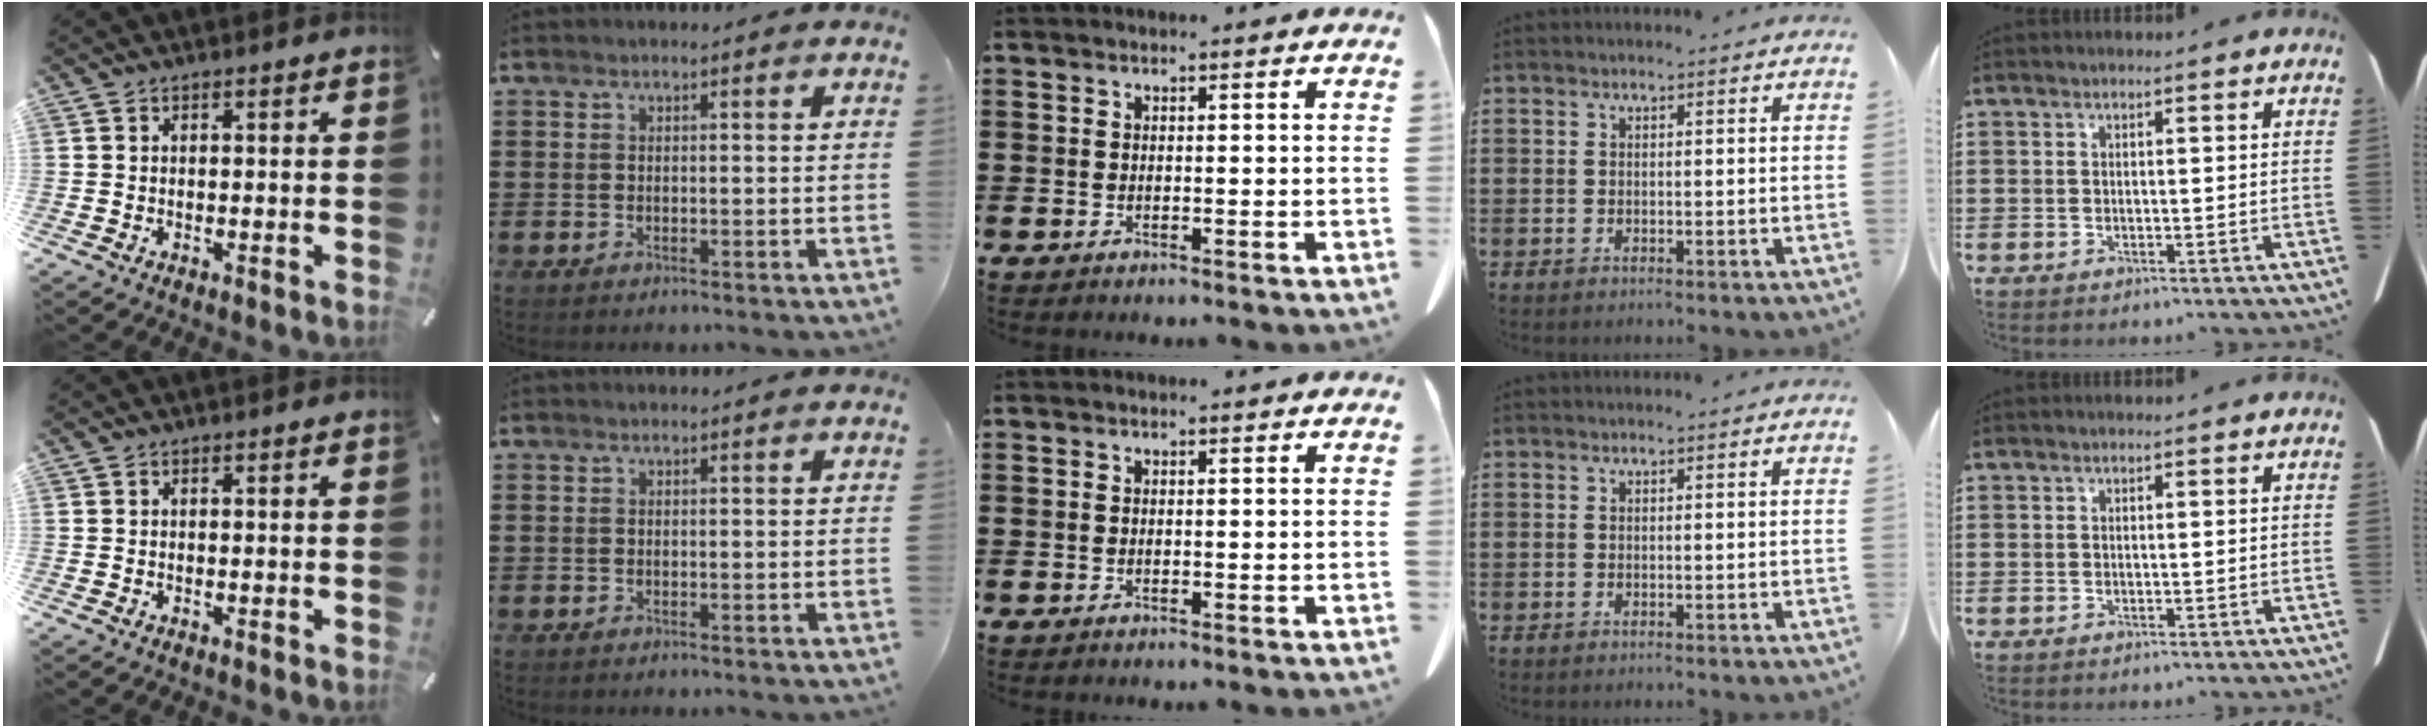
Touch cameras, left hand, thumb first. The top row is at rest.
{}